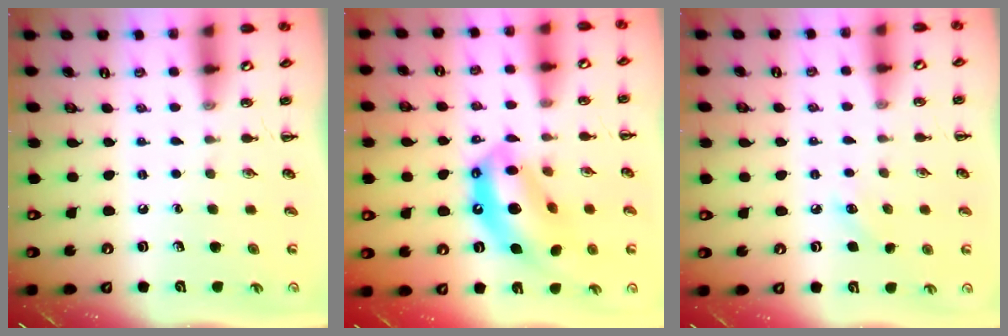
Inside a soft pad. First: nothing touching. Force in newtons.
{"total": 14.7, "press": 14.1, "slide": 4.2}
{"total": 4.4, "press": 4.2, "slide": 1.2}